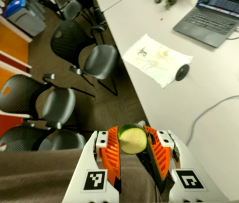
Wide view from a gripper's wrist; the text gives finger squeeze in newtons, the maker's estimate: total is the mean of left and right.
{"total": 10.9, "left": 10.7, "right": 11.1}